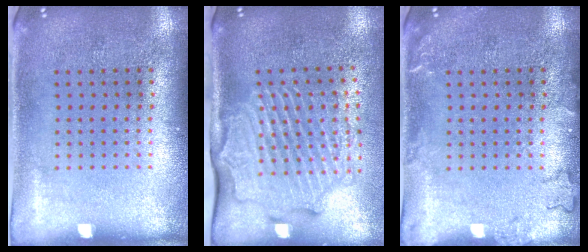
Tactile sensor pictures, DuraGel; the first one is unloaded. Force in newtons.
{"total": 2.7, "press": 2.2, "slide": 1.7}
{"total": 1.6, "press": 1.6, "slide": 0.3}